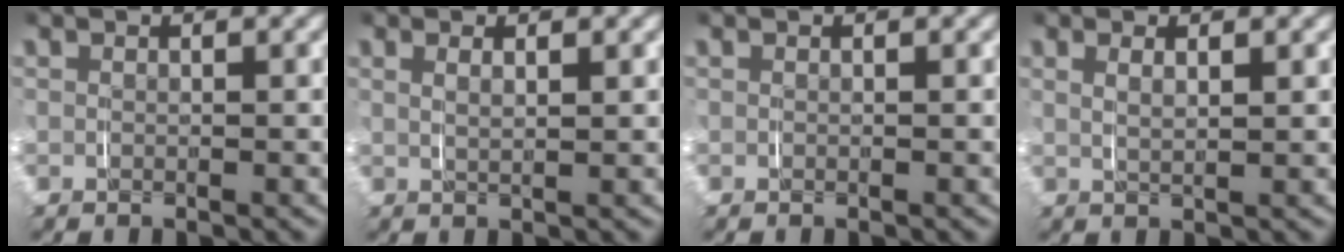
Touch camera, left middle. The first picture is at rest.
{"total": 1.3, "force": [0.7, 0.1, 1.1], "torque": [-0.021, -0.003, 0.018]}
{"total": 0.0}
{"total": 1.6, "force": [0.8, 0.3, 1.4], "torque": [-0.026, -0.003, 0.020]}